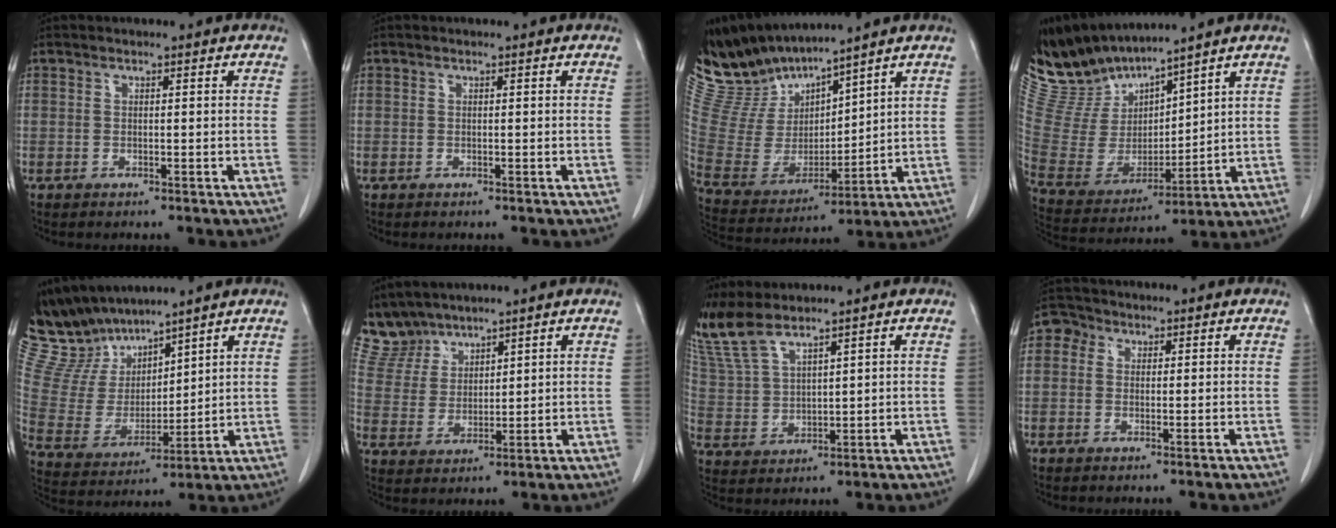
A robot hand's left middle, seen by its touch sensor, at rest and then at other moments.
{"total": 0.0}
{"total": 11.7, "force": [11.5, 1.3, 2.1], "torque": [-0.075, 0.001, 0.252]}
{"total": 11.4, "force": [11.1, 1.5, 2.0], "torque": [-0.072, 0.001, 0.244]}
{"total": 12.2, "force": [11.5, 3.4, 2.5], "torque": [-0.079, 0.012, 0.246]}
{"total": 6.3, "force": [6.0, 1.8, -0.2], "torque": [-0.011, 0.009, 0.139]}
{"total": 7.2, "force": [6.4, 1.1, 3.1], "torque": [-0.090, 0.008, 0.148]}
{"total": 2.5, "force": [0.8, 2.2, 0.9], "torque": [-0.012, 0.011, 0.008]}